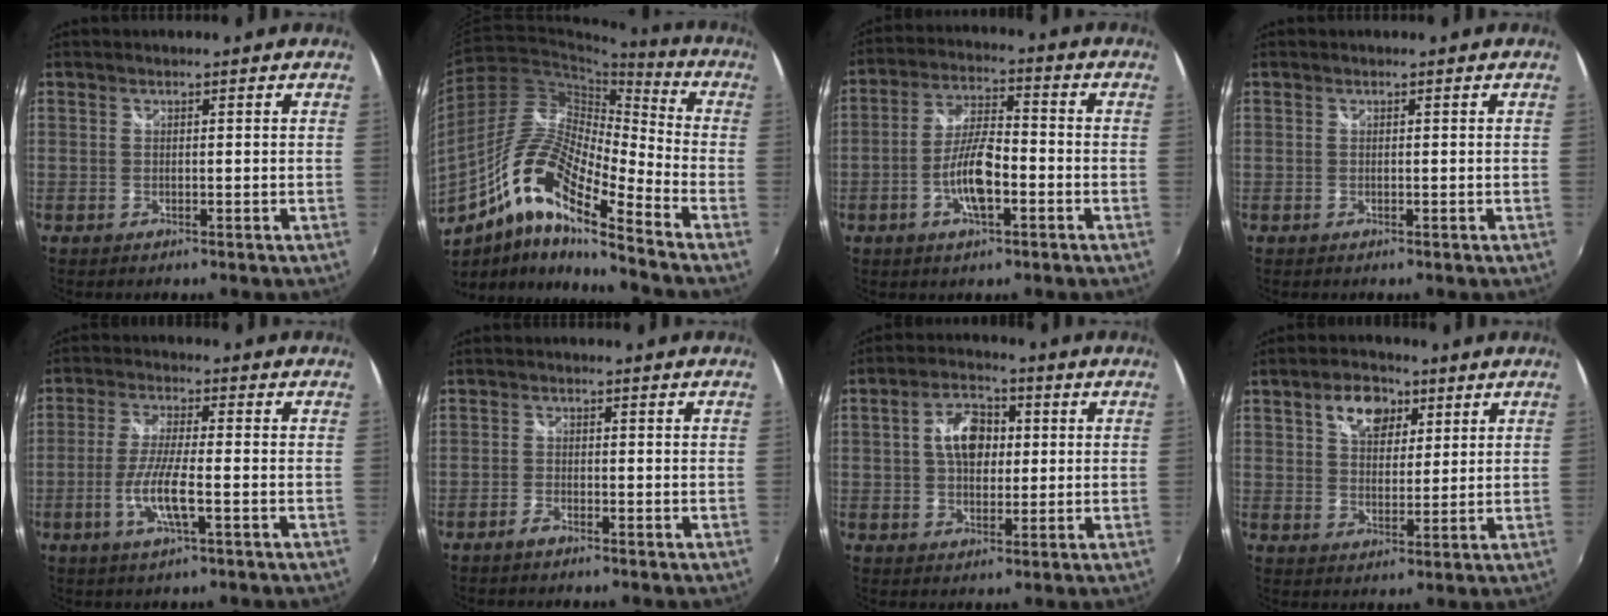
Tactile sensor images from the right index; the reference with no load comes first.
{"total": 16.4, "force": [-9.2, 3.6, 13.1], "torque": [-0.240, -0.001, -0.193]}
{"total": 9.2, "force": [-3.4, 2.8, 8.0], "torque": [-0.162, 0.005, -0.061]}
{"total": 0.0}
{"total": 7.8, "force": [-2.6, 0.9, 7.3], "torque": [-0.149, -0.007, -0.051]}
{"total": 1.7, "force": [-1.6, 0.7, 0.3], "torque": [-0.013, 0.001, -0.032]}
{"total": 8.2, "force": [1.2, 5.4, 6.0], "torque": [-0.106, 0.020, 0.020]}
{"total": 8.1, "force": [4.0, 5.2, 4.8], "torque": [-0.074, 0.019, 0.067]}